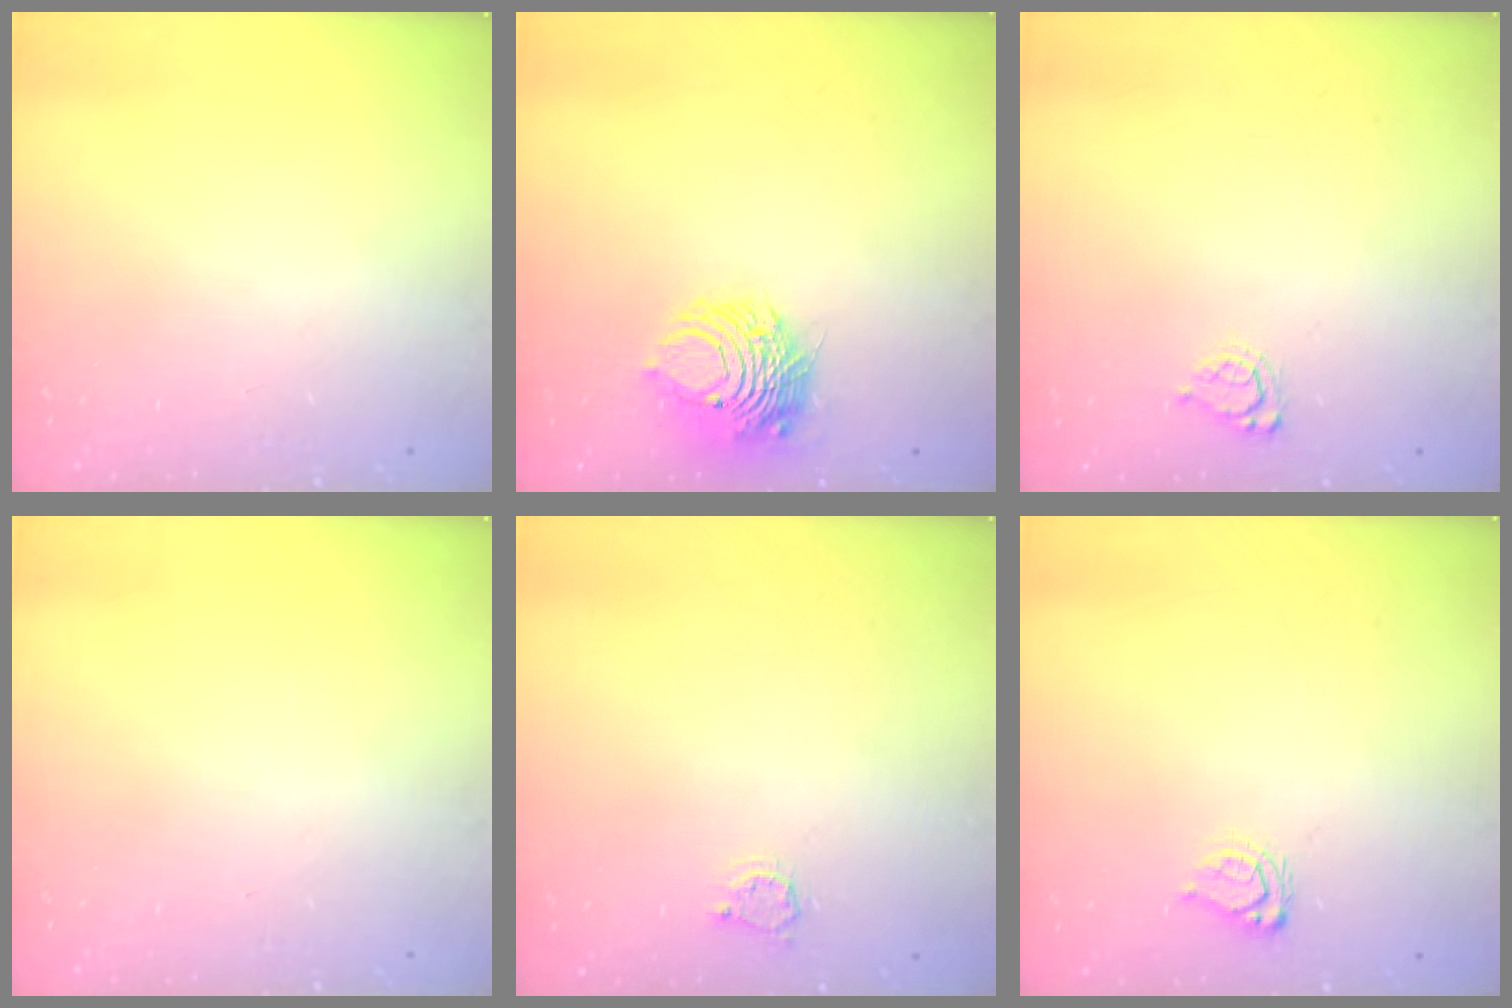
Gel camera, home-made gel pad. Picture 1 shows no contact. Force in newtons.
{"total": 8.1, "press": 8.0, "slide": 1.1}
{"total": 4.5, "press": 4.5, "slide": 0.4}
{"total": 0.0}
{"total": 2.7, "press": 2.7, "slide": 0.4}
{"total": 5.0, "press": 4.9, "slide": 0.5}